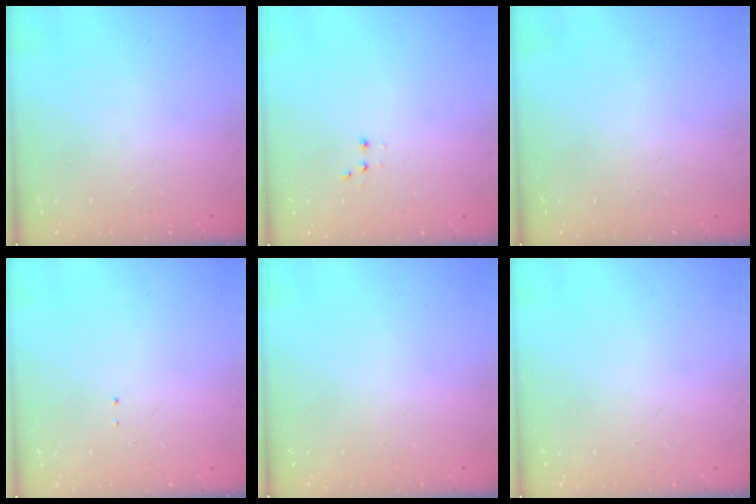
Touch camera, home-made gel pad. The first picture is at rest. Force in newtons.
{"total": 2.8, "press": 2.7, "slide": 0.7}
{"total": 0.0}
{"total": 0.7, "press": 0.7, "slide": 0.1}
{"total": 0.0}
{"total": 0.0}